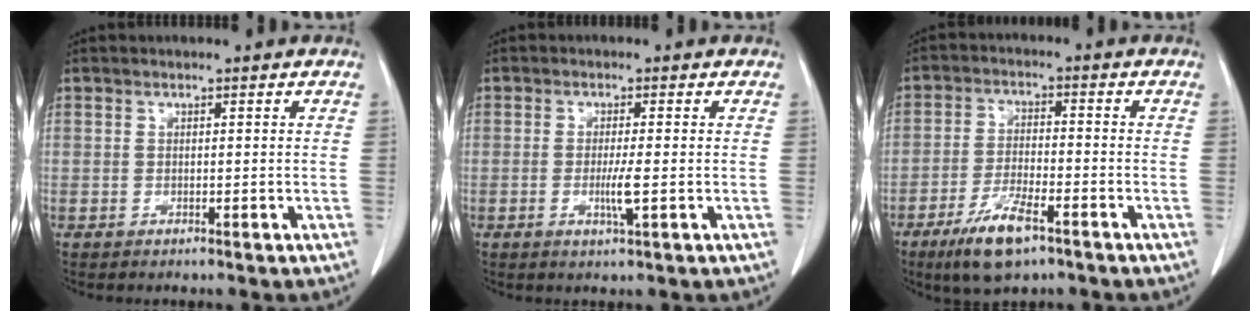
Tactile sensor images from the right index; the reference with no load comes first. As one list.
[{"total": 3.2, "force": [-0.7, -0.2, 3.1], "torque": [-0.060, -0.007, -0.014]}, {"total": 8.7, "force": [-5.4, 2.1, 6.4], "torque": [-0.127, -0.014, -0.094]}]